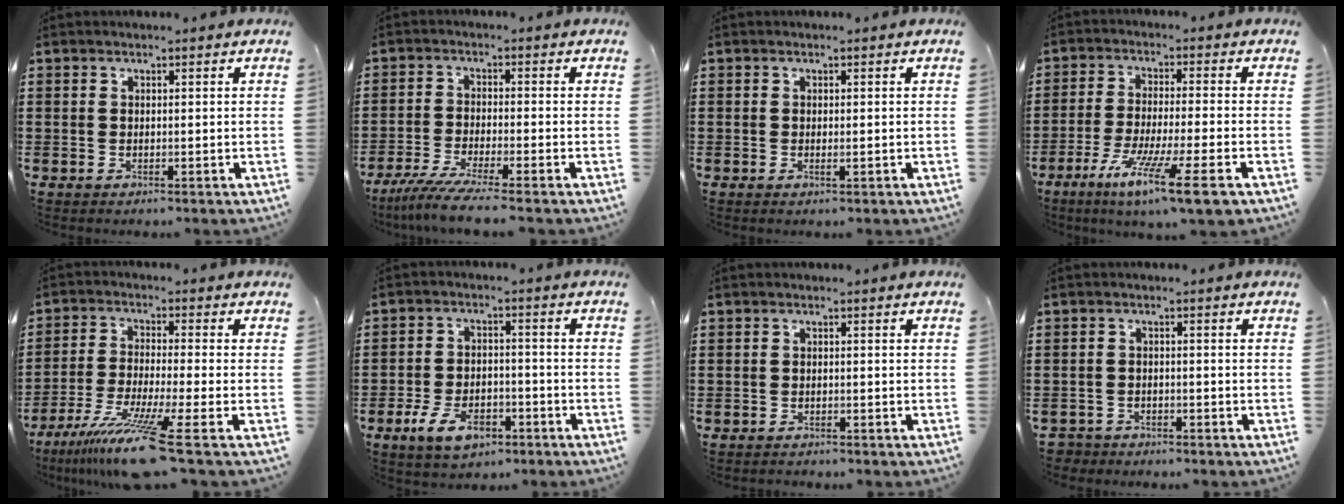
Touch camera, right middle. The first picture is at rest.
{"total": 4.9, "force": [-4.1, -0.3, 2.6], "torque": [-0.063, -0.020, -0.082]}
{"total": 0.6, "force": [-0.1, 0.1, 0.6], "torque": [-0.011, -0.003, -0.001]}
{"total": 10.0, "force": [-6.3, 0.3, 7.8], "torque": [-0.151, -0.011, -0.120]}
{"total": 10.6, "force": [-7.3, -0.8, 7.7], "torque": [-0.151, -0.018, -0.144]}
{"total": 6.4, "force": [-3.8, 3.0, 4.2], "torque": [-0.087, 0.007, -0.072]}
{"total": 0.7, "force": [-0.7, 0.2, -0.1], "torque": [0.000, 0.002, -0.016]}
{"total": 2.0, "force": [-1.9, 0.5, -0.2], "torque": [-0.003, -0.001, -0.044]}